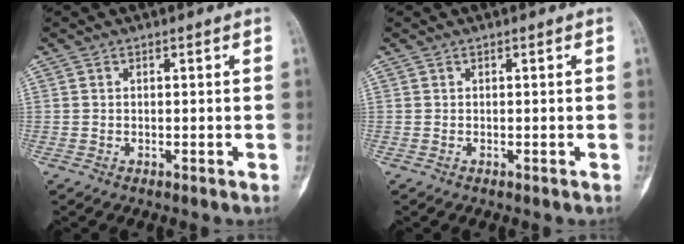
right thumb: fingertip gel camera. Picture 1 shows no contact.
{"total": 0.0}